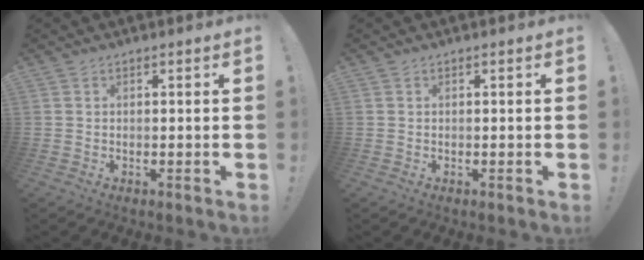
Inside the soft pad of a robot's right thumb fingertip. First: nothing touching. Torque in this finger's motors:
{"motor_torque": [0.00, 0.00, 0.00, 0.00, 0.00]}